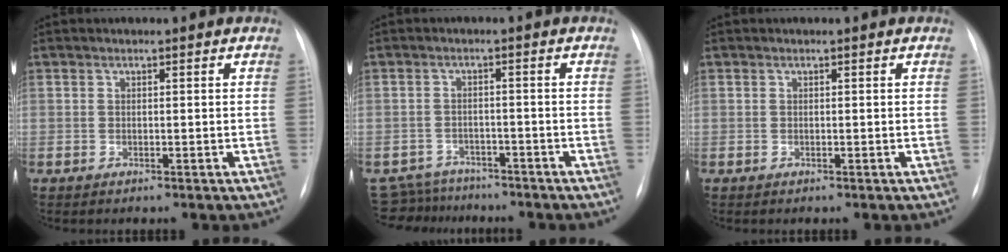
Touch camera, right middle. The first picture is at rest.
{"total": 6.4, "force": [-6.0, 2.2, -0.4], "torque": [0.010, 0.010, -0.091]}
{"total": 0.0}